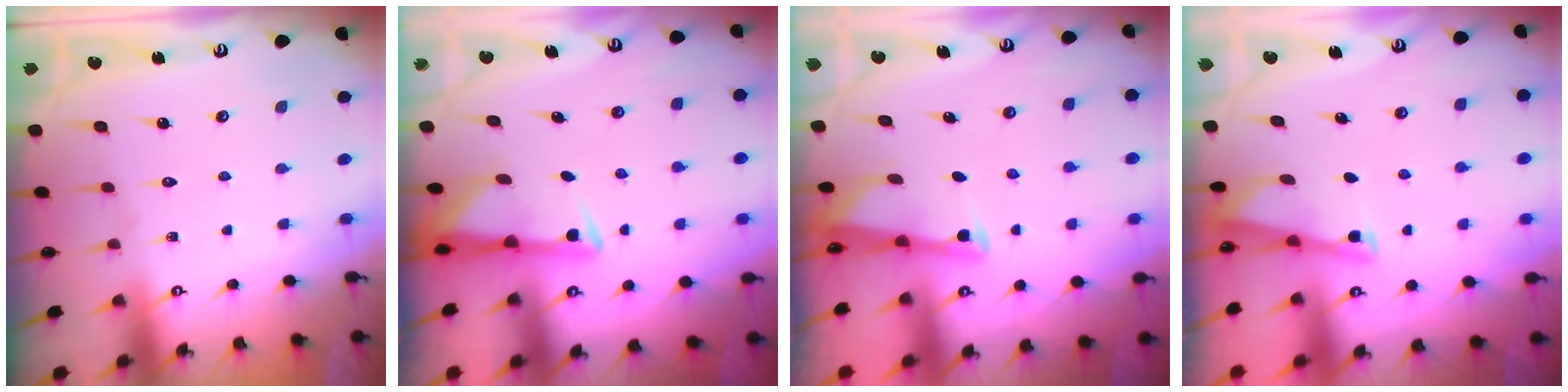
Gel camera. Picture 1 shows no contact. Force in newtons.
{"total": 3.0, "press": 2.9, "slide": 0.5}
{"total": 2.5, "press": 2.5, "slide": 0.1}
{"total": 2.8, "press": 2.8, "slide": 0.3}